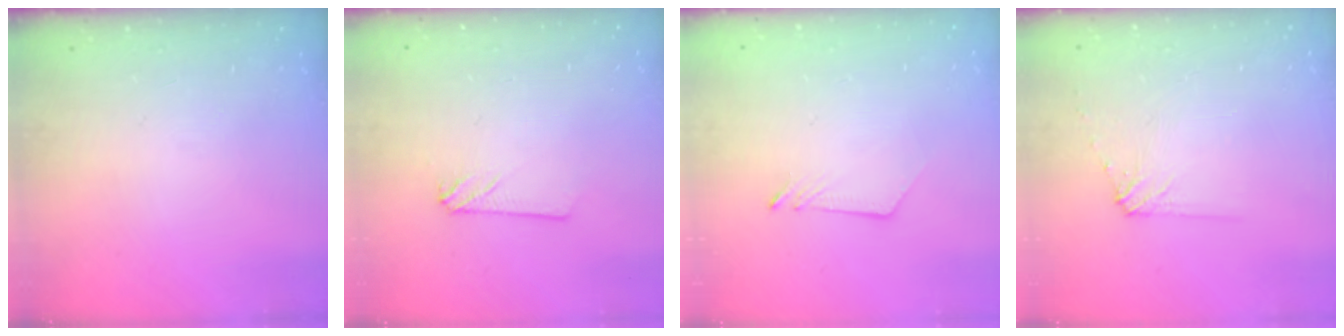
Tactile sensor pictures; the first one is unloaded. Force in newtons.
{"total": 2.4, "press": 2.4, "slide": 0.2}
{"total": 2.6, "press": 2.6, "slide": 0.3}
{"total": 5.5, "press": 5.4, "slide": 0.7}